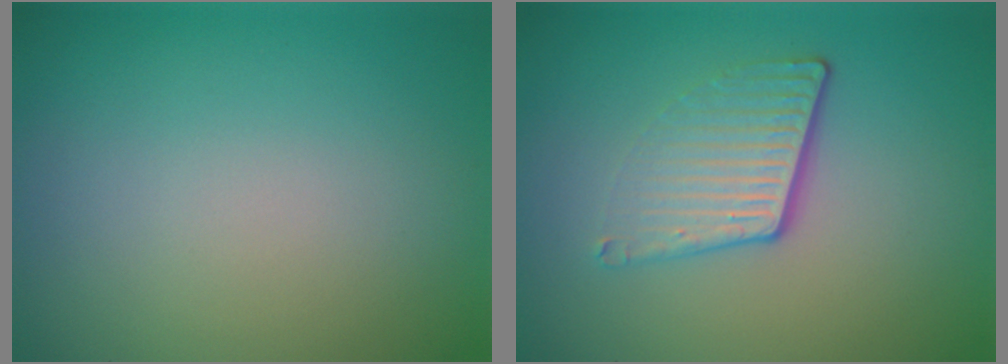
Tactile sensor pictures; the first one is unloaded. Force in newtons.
{"total": 3.9, "press": 2.7, "slide": 2.8}